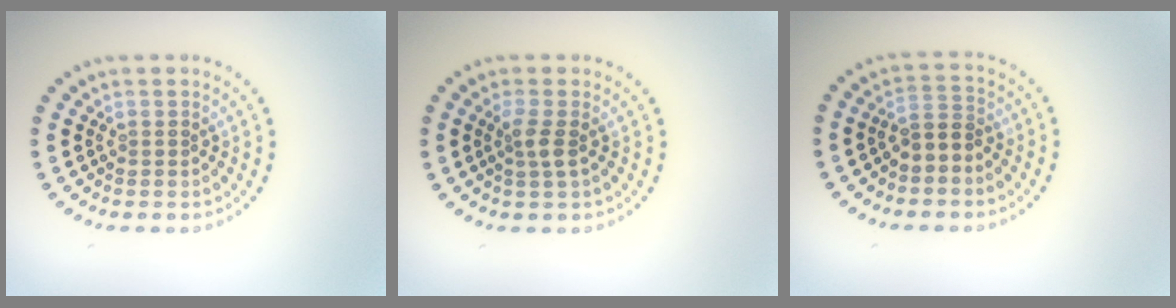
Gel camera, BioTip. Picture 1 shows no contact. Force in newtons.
{"total": 1.7, "press": 1.4, "slide": 0.9}
{"total": 2.5, "press": 2.2, "slide": 1.1}